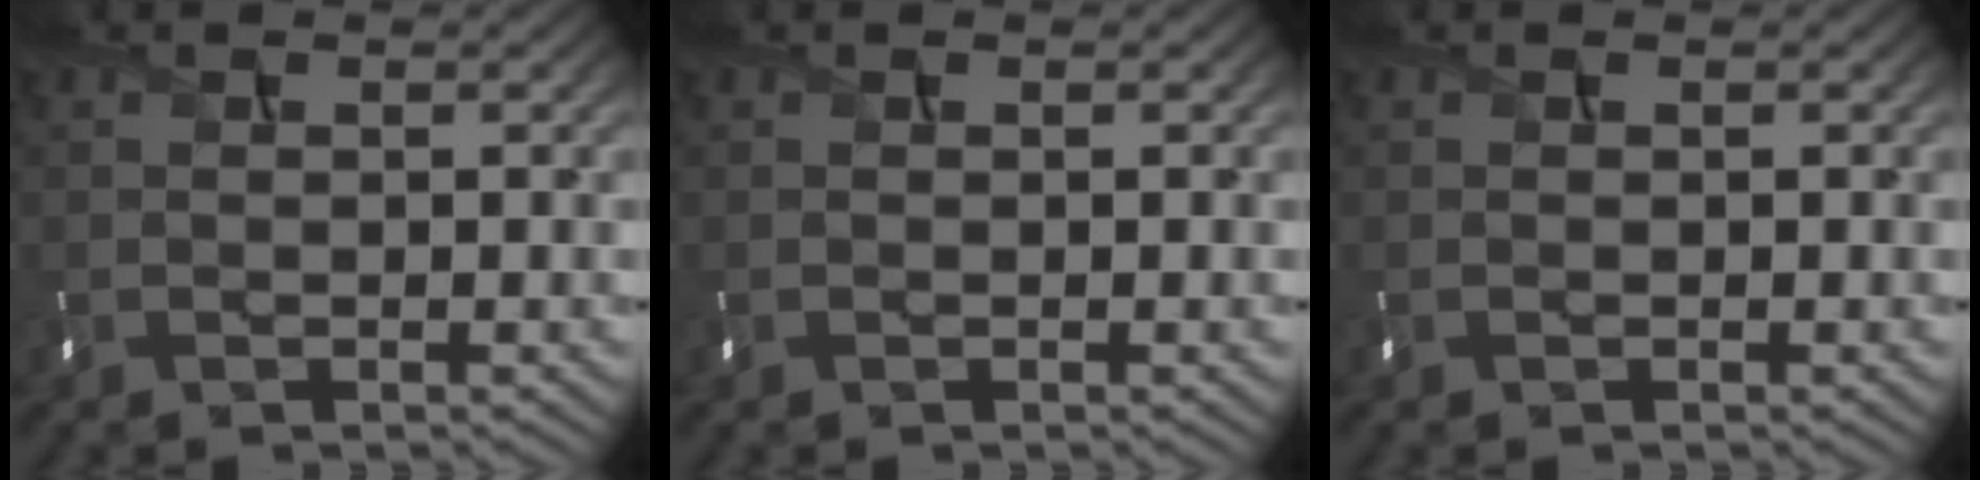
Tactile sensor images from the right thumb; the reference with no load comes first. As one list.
[{"total": 0.0}, {"total": 0.0}]